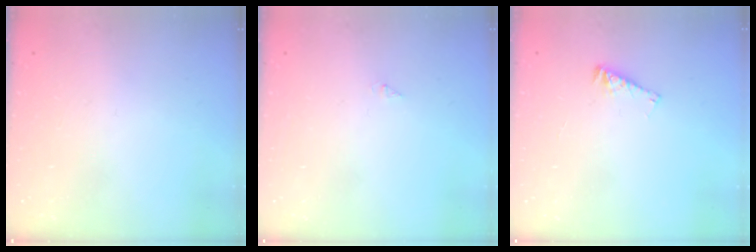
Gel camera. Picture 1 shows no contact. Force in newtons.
{"total": 0.0}
{"total": 3.8, "press": 3.8, "slide": 0.3}